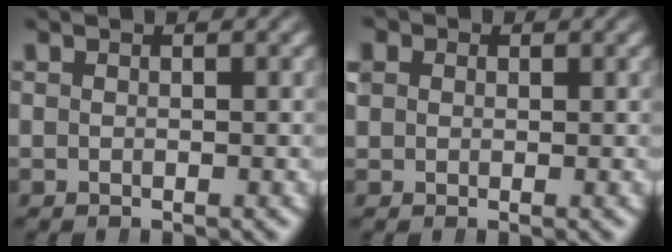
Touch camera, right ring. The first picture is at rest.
{"total": 2.9, "force": [0.8, 2.5, 1.2], "torque": [-0.030, 0.000, 0.015]}